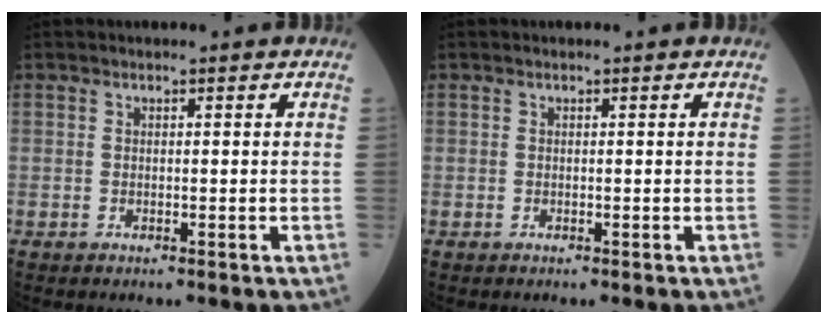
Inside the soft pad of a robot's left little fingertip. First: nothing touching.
{"total": 0.0}